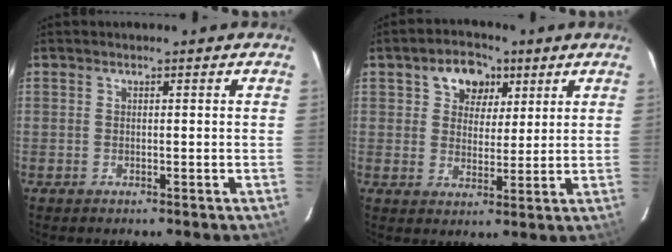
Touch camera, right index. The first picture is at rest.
{"total": 7.6, "force": [3.7, 5.7, 3.5], "torque": [-0.059, 0.015, 0.060]}